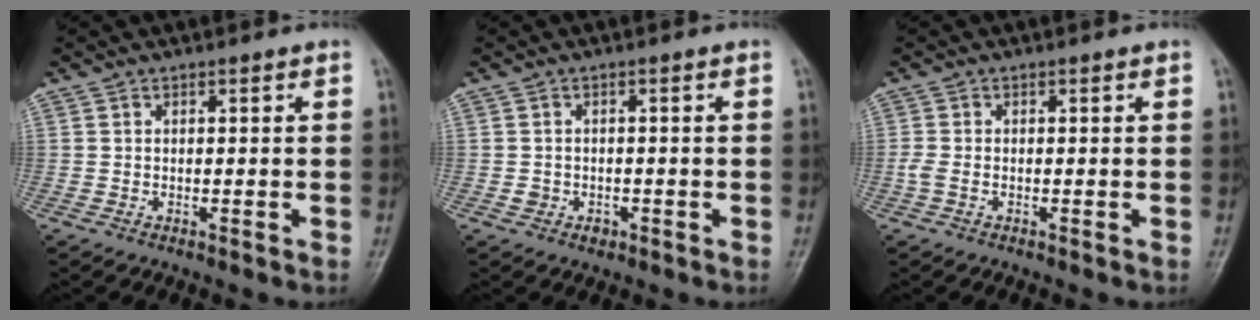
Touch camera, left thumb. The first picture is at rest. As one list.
[{"total": 1.9, "force": [-0.8, 1.6, 0.5], "torque": [-0.003, 0.010, -0.008]}, {"total": 1.8, "force": [-0.5, 1.0, 1.4], "torque": [-0.029, 0.007, -0.007]}]